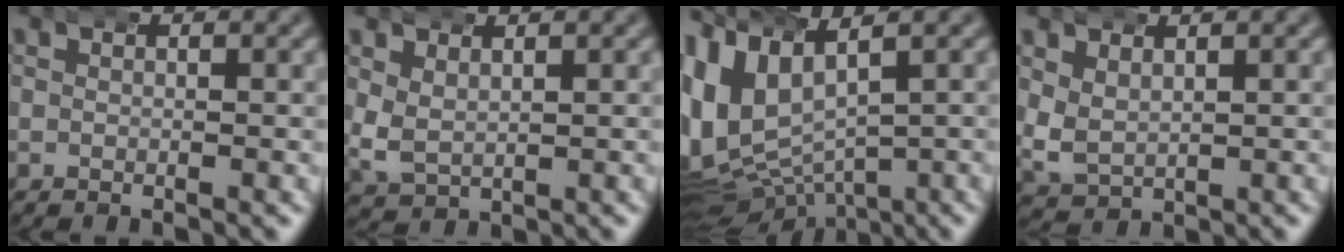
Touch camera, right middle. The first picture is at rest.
{"total": 2.3, "force": [1.0, 1.6, 1.2], "torque": [-0.048, -0.020, 0.036]}
{"total": 15.9, "force": [-1.1, 13.4, 8.4], "torque": [-0.231, -0.064, 0.000]}
{"total": 2.7, "force": [1.1, 2.1, 1.3], "torque": [-0.055, -0.022, 0.037]}